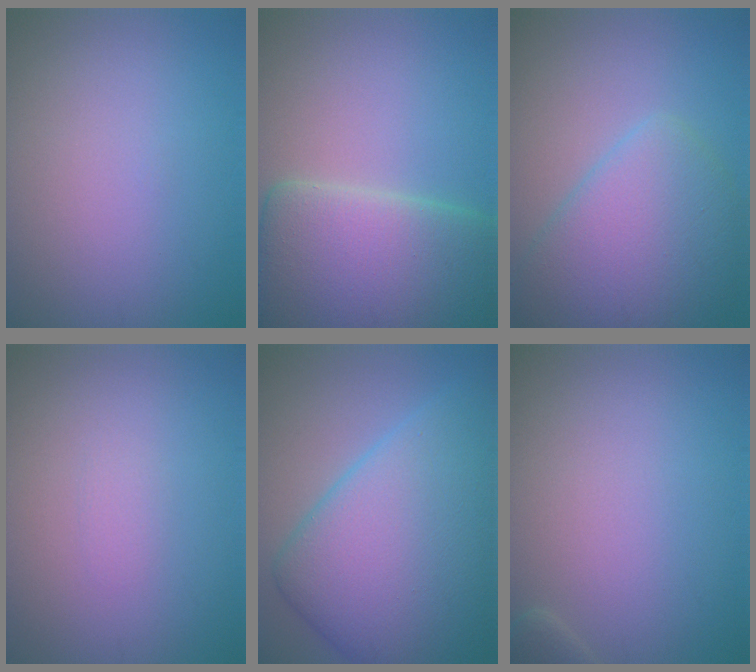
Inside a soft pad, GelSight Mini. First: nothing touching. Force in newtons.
{"total": 13.0, "press": 13.0, "slide": 0.7}
{"total": 6.9, "press": 6.9, "slide": 0.2}
{"total": 0.7, "press": 0.7, "slide": 0.1}
{"total": 13.3, "press": 13.3, "slide": 0.3}
{"total": 1.2, "press": 1.2, "slide": 0.2}